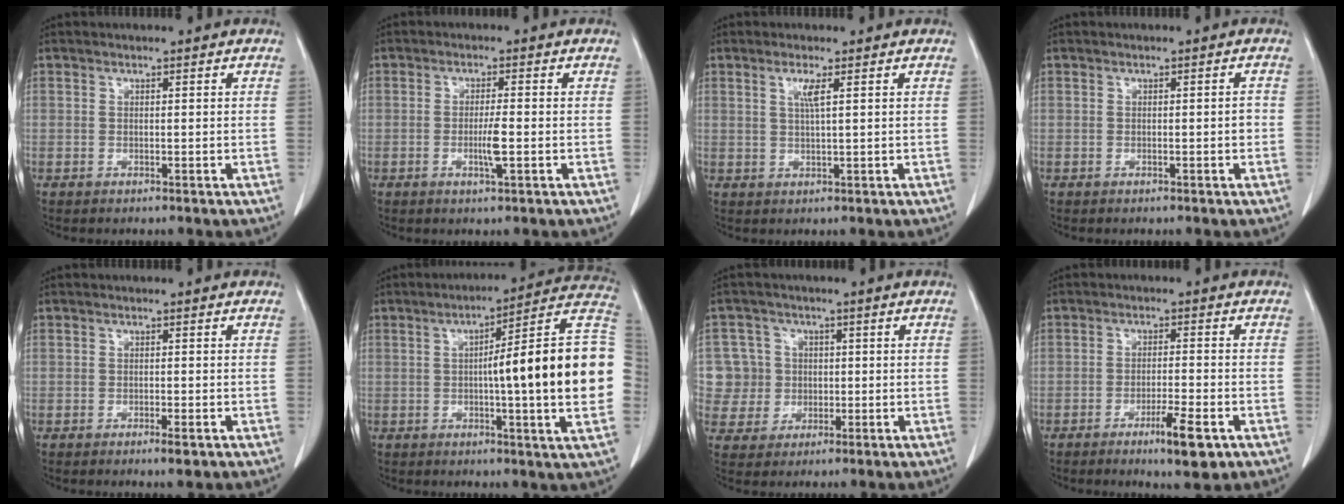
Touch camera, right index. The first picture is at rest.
{"total": 3.3, "force": [-0.9, 0.0, 3.1], "torque": [-0.061, -0.004, -0.017]}
{"total": 2.4, "force": [1.0, -0.2, 2.2], "torque": [-0.048, -0.001, 0.019]}
{"total": 1.1, "force": [-0.4, 0.1, 1.0], "torque": [-0.009, 0.002, -0.005]}
{"total": 1.7, "force": [-1.0, 0.3, 1.4], "torque": [-0.023, -0.002, -0.012]}
{"total": 21.1, "force": [-0.2, 0.5, 21.1], "torque": [-0.207, 0.036, -0.008]}
{"total": 6.6, "force": [0.2, 6.6, 0.1], "torque": [-0.001, 0.018, 0.012]}
{"total": 6.2, "force": [-3.4, 0.7, 5.1], "torque": [-0.085, -0.008, -0.049]}